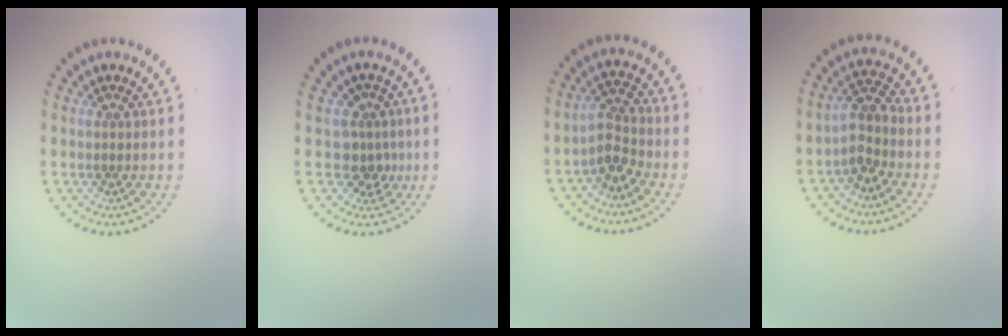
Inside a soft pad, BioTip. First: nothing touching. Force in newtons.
{"total": 2.5, "press": 1.9, "slide": 1.7}
{"total": 2.5, "press": 2.0, "slide": 1.5}
{"total": 2.5, "press": 2.0, "slide": 1.6}